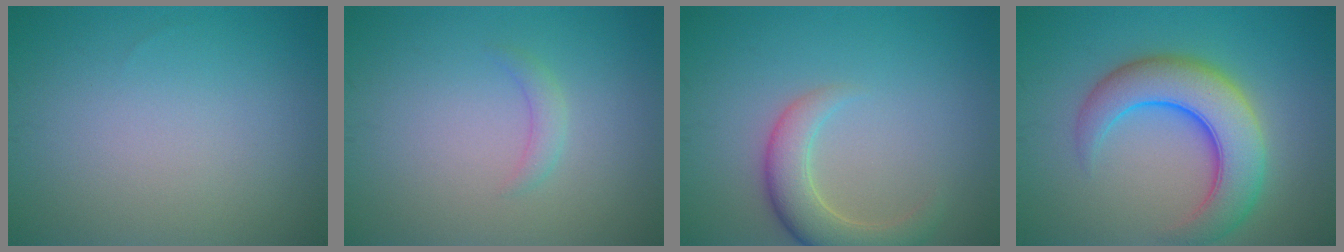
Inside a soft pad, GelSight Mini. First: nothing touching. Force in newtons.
{"total": 1.2, "press": 1.2, "slide": 0.1}
{"total": 4.4, "press": 4.4, "slide": 0.4}
{"total": 7.9, "press": 7.8, "slide": 0.3}